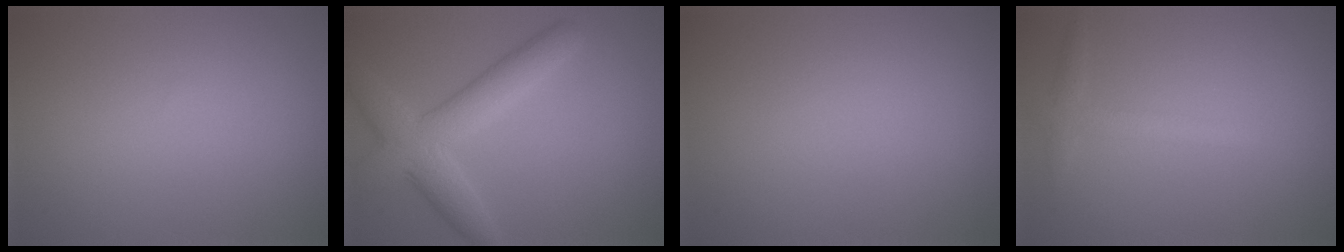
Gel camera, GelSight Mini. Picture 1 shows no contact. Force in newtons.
{"total": 5.7, "press": 5.7, "slide": 0.1}
{"total": 0.0}
{"total": 1.7, "press": 1.7, "slide": 0.1}